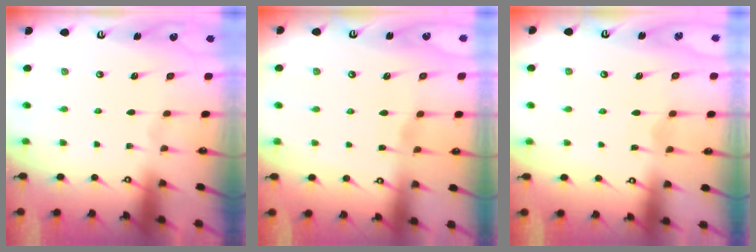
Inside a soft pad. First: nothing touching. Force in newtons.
{"total": 2.6, "press": 2.6, "slide": 0.4}
{"total": 3.7, "press": 3.6, "slide": 0.4}